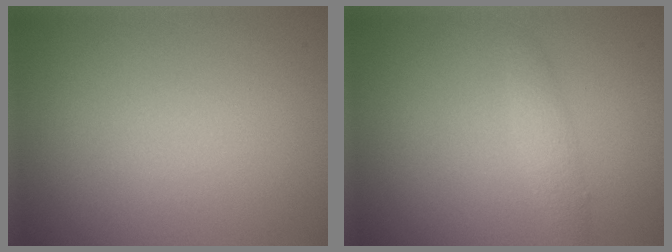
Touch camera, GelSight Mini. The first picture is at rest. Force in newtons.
{"total": 1.4, "press": 1.4, "slide": 0.0}